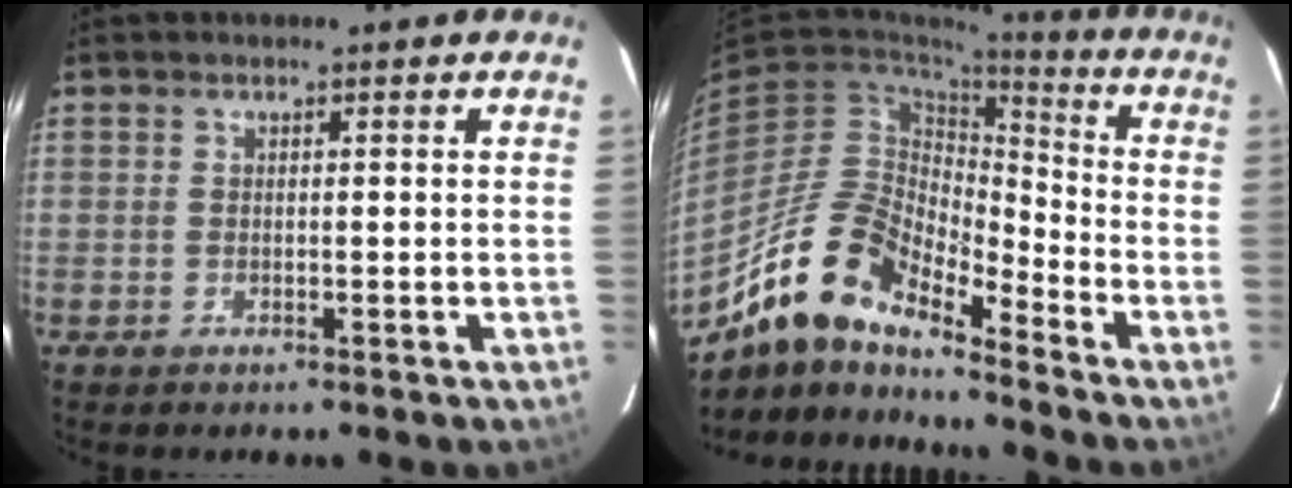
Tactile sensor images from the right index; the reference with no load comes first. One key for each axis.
{"total": 15.5, "fx": -12.2, "fy": 4.9, "fz": 8.1, "tx": -0.151, "ty": -0.003, "tz": -0.241}